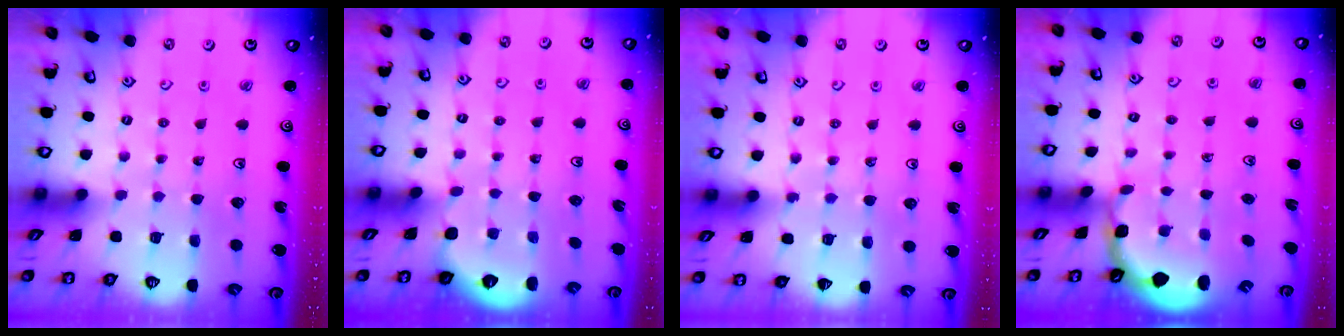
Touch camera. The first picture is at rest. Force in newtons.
{"total": 1.3, "press": 1.3, "slide": 0.1}
{"total": 5.1, "press": 4.9, "slide": 1.6}
{"total": 1.8, "press": 1.7, "slide": 0.5}